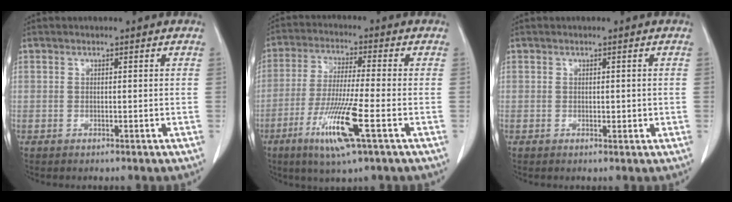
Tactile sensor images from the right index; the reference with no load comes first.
{"total": 11.1, "force": [-4.5, 0.0, 10.1], "torque": [-0.201, -0.023, -0.085]}
{"total": 1.1, "force": [0.1, 0.8, 0.7], "torque": [-0.004, 0.001, 0.005]}